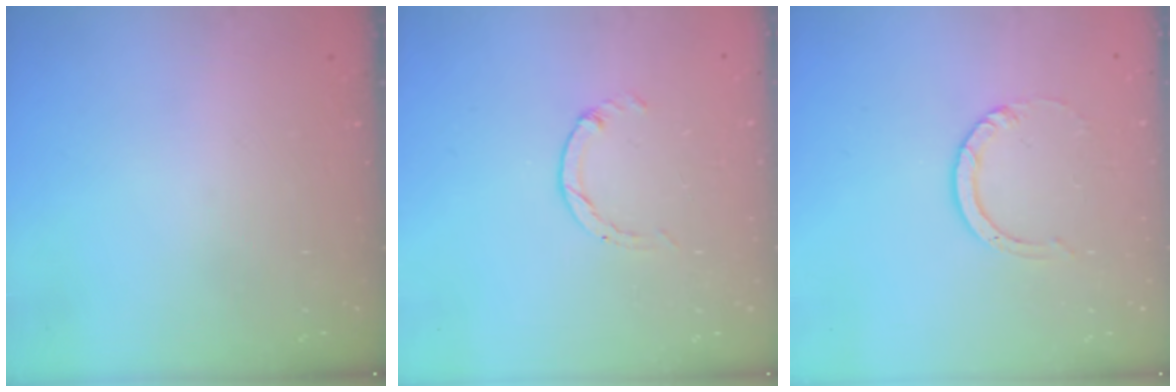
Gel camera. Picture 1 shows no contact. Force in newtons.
{"total": 0.0}
{"total": 5.1, "press": 5.1, "slide": 0.3}